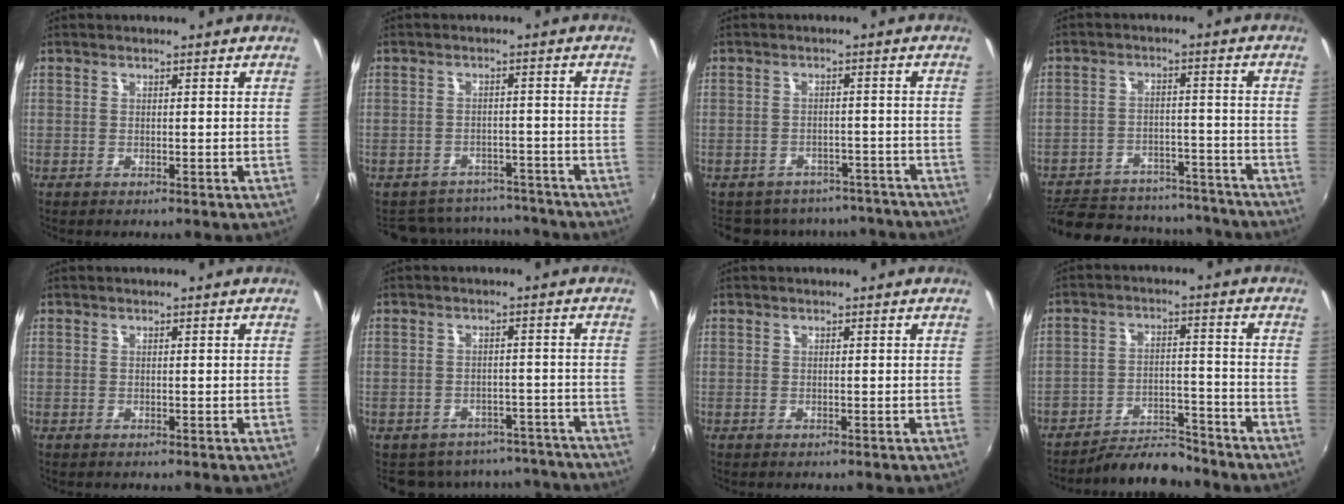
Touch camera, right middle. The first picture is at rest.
{"total": 12.4, "force": [-10.9, 5.1, 2.8], "torque": [-0.073, 0.020, -0.140]}
{"total": 14.5, "force": [-12.5, 6.5, 3.6], "torque": [-0.084, 0.017, -0.146]}
{"total": 25.1, "force": [-21.1, 9.8, 9.5], "torque": [-0.208, 0.016, -0.268]}
{"total": 0.0}
{"total": 13.9, "force": [-12.1, 6.2, 2.9], "torque": [-0.066, 0.025, -0.139]}
{"total": 0.0}
{"total": 8.3, "force": [-8.0, 1.6, 1.3], "torque": [-0.034, 0.009, -0.129]}